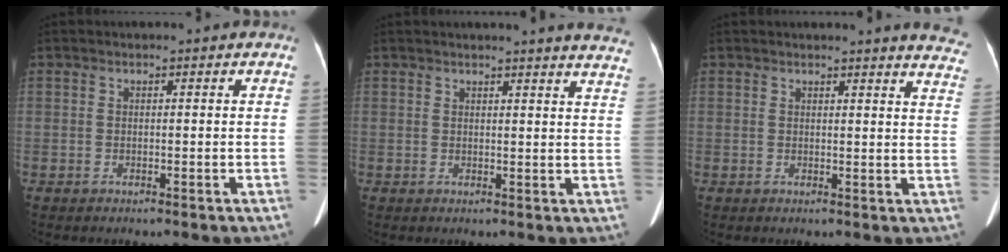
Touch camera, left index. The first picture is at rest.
{"total": 13.5, "force": [12.8, 0.3, 4.3], "torque": [-0.040, -0.051, 0.122]}
{"total": 10.2, "force": [9.8, 0.6, 2.8], "torque": [-0.009, -0.064, 0.073]}